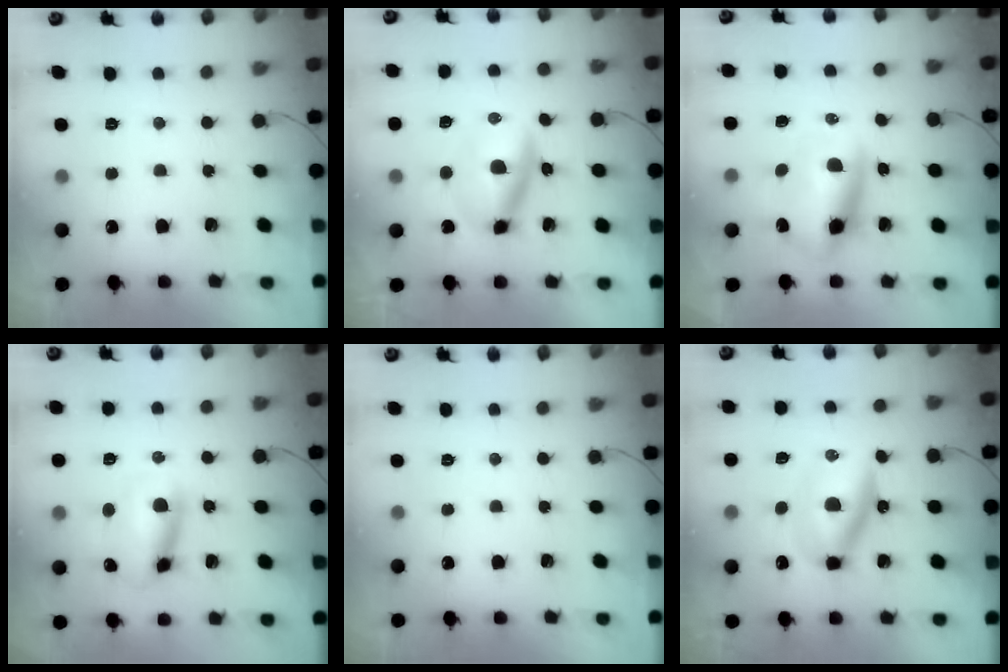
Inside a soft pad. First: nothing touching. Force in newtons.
{"total": 6.6, "press": 6.4, "slide": 1.5}
{"total": 9.0, "press": 8.7, "slide": 2.5}
{"total": 9.1, "press": 9.0, "slide": 1.1}
{"total": 0.0}
{"total": 7.1, "press": 7.1, "slide": 0.4}